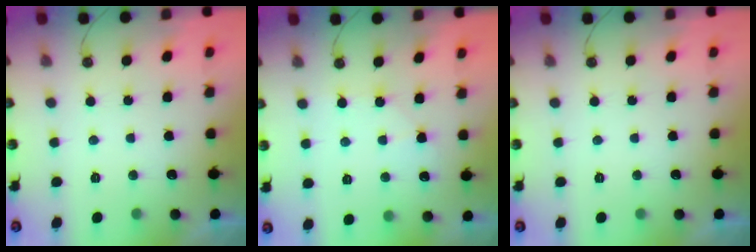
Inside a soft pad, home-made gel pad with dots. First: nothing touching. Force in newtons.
{"total": 3.8, "press": 3.8, "slide": 0.6}
{"total": 0.0}